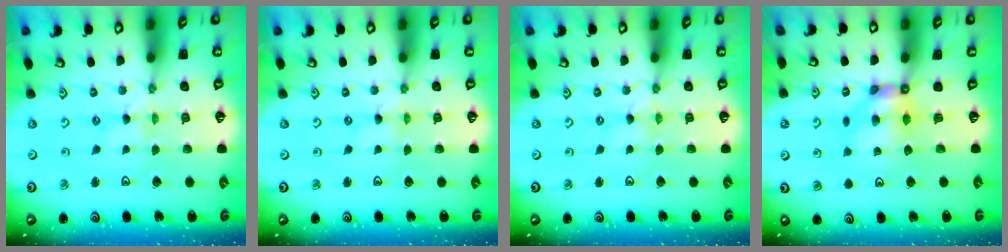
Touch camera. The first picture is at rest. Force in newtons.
{"total": 0.0}
{"total": 1.2, "press": 1.2, "slide": 0.3}
{"total": 6.3, "press": 6.3, "slide": 0.5}